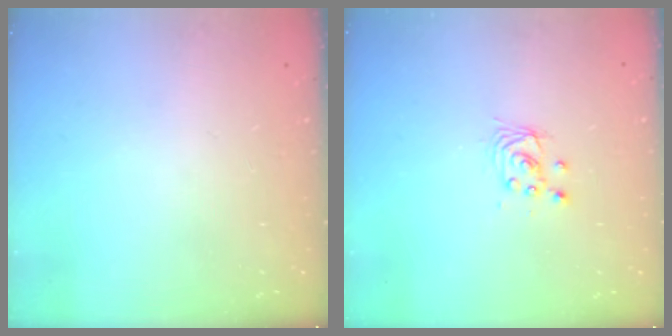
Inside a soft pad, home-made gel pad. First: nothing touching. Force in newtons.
{"total": 2.9, "press": 2.9, "slide": 0.2}